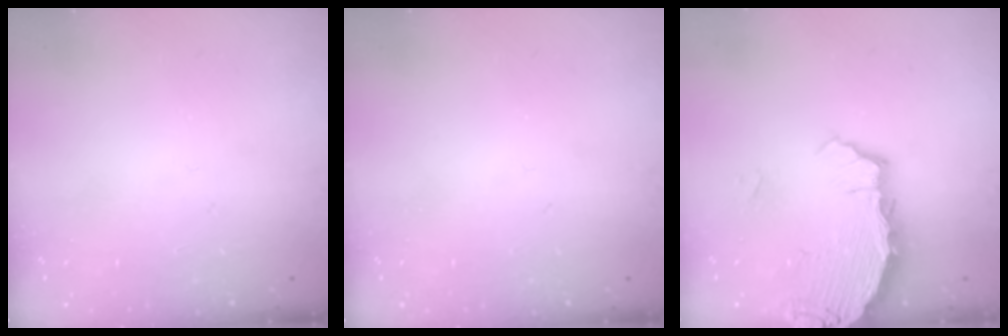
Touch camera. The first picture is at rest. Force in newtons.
{"total": 0.0}
{"total": 3.7, "press": 3.7, "slide": 0.4}